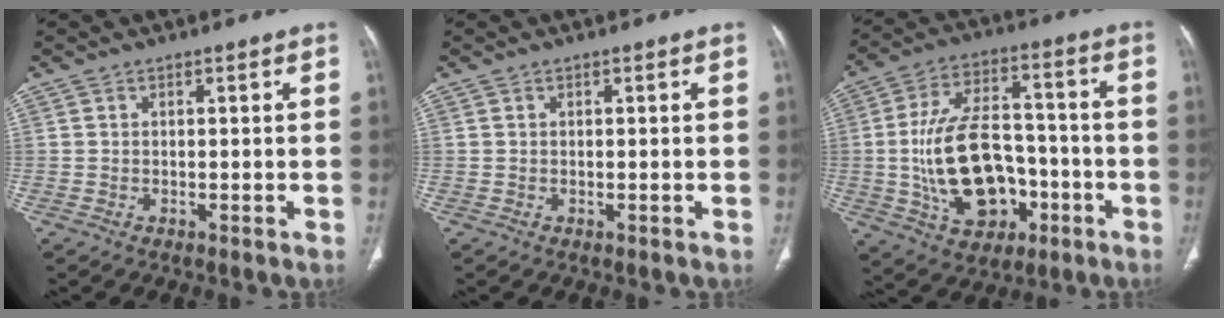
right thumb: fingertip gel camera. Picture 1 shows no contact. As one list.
[{"total": 0.0}, {"total": 18.7, "force": [-4.1, 11.9, 13.8], "torque": [-0.223, 0.036, -0.056]}]